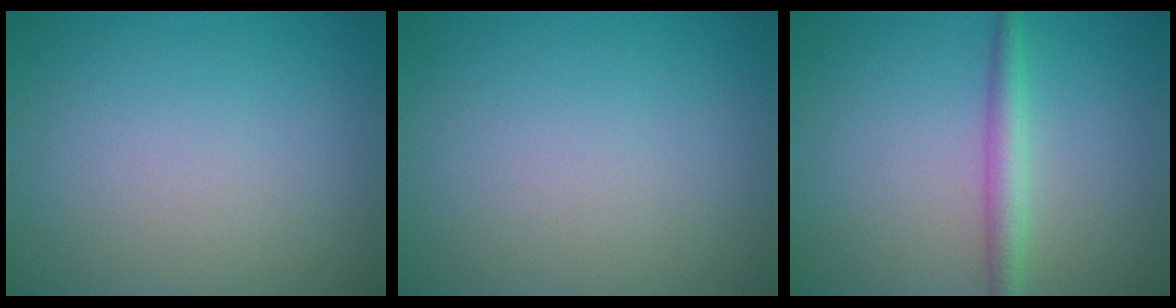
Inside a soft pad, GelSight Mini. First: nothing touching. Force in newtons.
{"total": 0.0}
{"total": 2.5, "press": 2.5, "slide": 0.1}